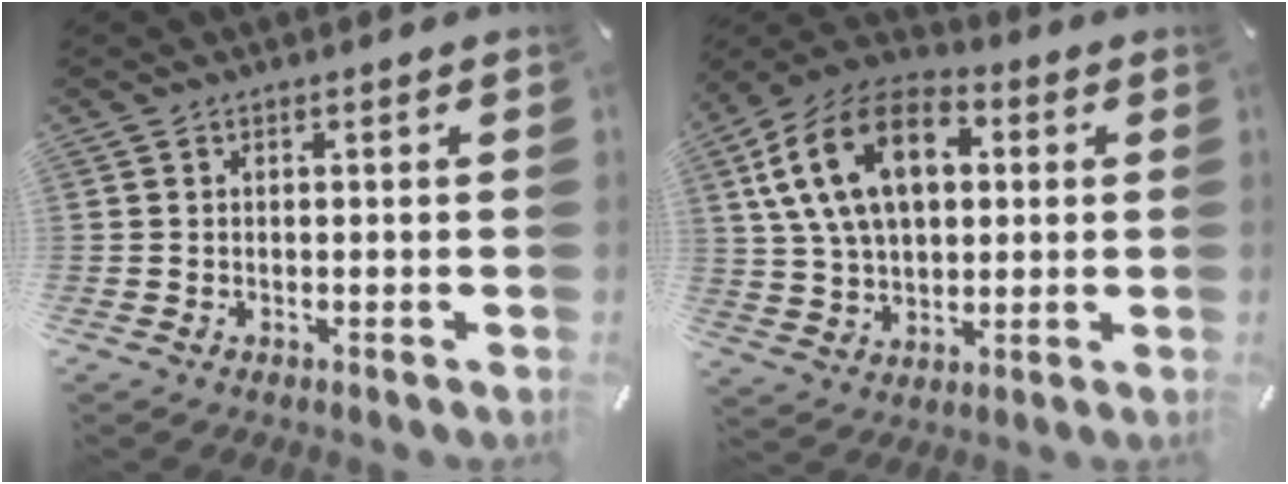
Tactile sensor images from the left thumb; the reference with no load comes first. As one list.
[{"total": 17.7, "force": [5.1, 11.8, 12.1], "torque": [-0.250, 0.008, 0.091]}]